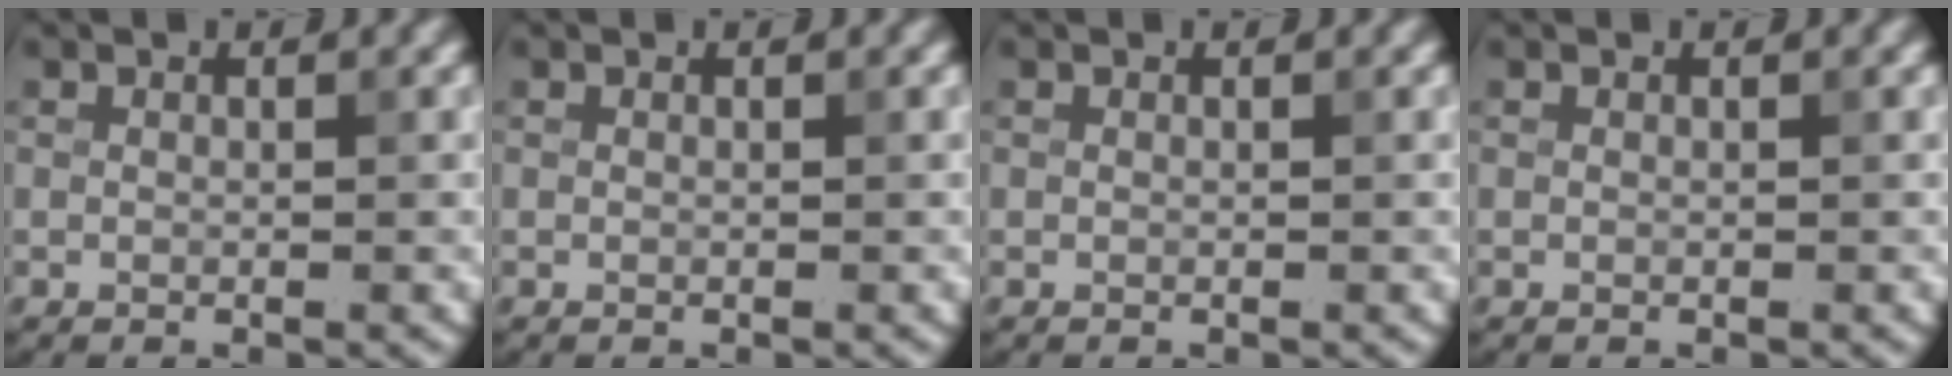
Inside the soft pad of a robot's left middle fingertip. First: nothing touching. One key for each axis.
{"total": 0.0}
{"total": 0.0}
{"total": 0.0}